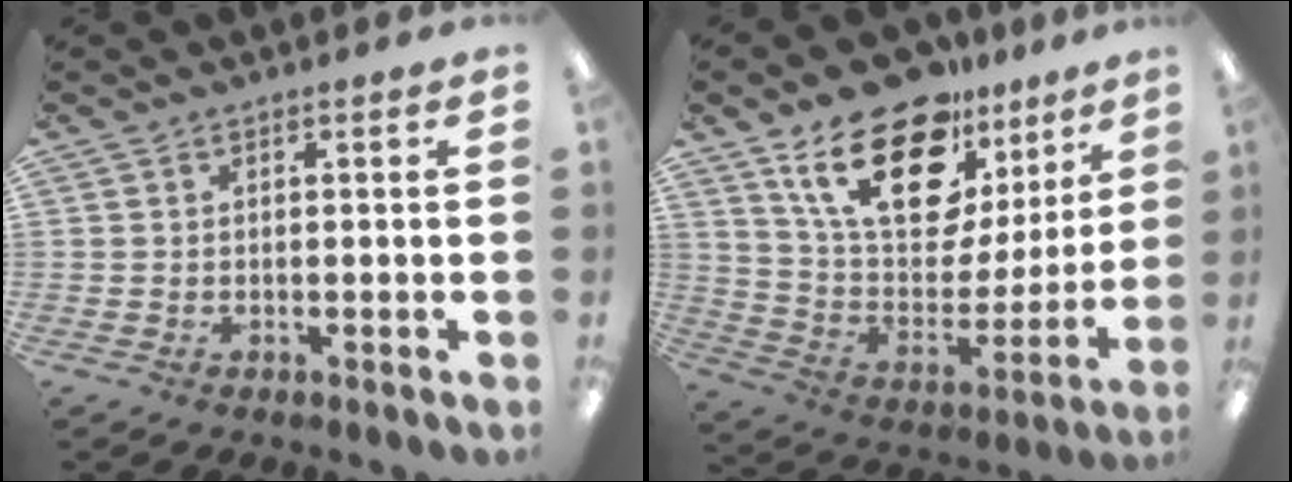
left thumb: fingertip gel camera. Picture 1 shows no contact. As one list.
[{"total": 23.4, "force": [15.2, 11.7, 13.4], "torque": [-0.227, -0.088, 0.271]}]